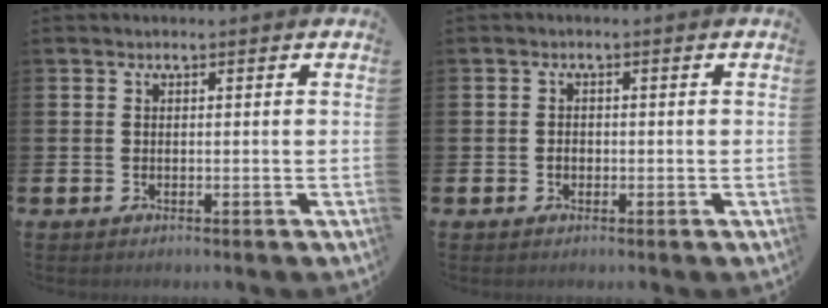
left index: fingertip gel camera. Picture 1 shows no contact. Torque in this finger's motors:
{"motor_torque": [0.06, 0.15, -0.01, 0.00]}